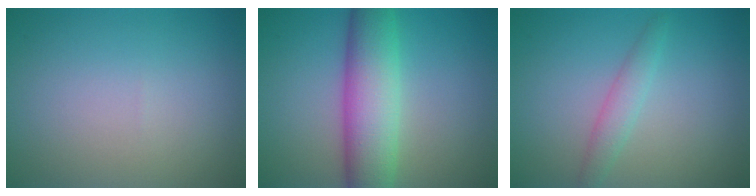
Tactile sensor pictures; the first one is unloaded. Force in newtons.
{"total": 7.5, "press": 7.5, "slide": 0.3}
{"total": 1.9, "press": 1.9, "slide": 0.1}